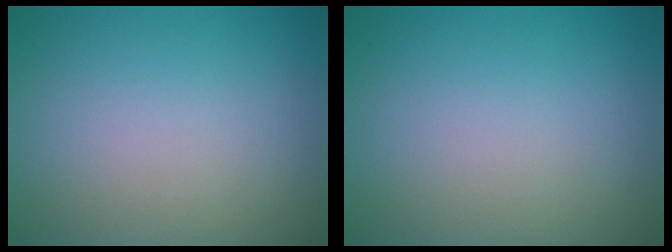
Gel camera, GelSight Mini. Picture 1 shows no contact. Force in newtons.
{"total": 0.0}